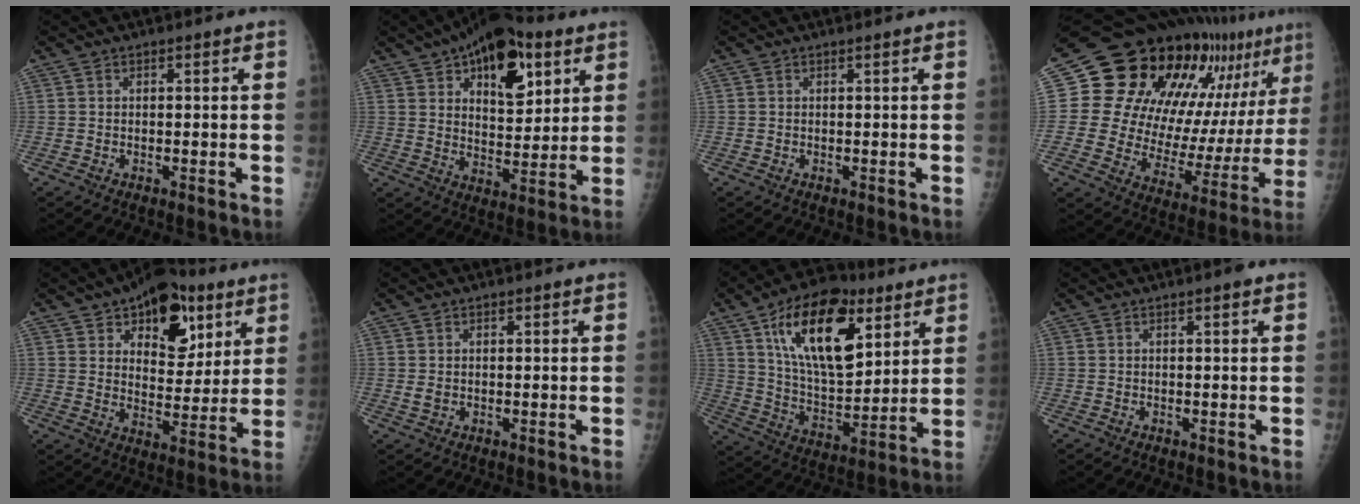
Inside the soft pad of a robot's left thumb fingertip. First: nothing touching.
{"total": 17.4, "force": [8.2, 9.1, 12.4], "torque": [-0.133, -0.026, 0.125]}
{"total": 0.0}
{"total": 27.2, "force": [14.8, 12.3, 19.2], "torque": [-0.255, -0.030, 0.224]}
{"total": 16.8, "force": [8.7, 9.6, 10.6], "torque": [-0.093, -0.035, 0.132]}
{"total": 1.9, "force": [0.1, 1.5, 1.1], "torque": [-0.015, -0.001, 0.005]}
{"total": 22.0, "force": [10.0, 10.8, 16.3], "torque": [-0.234, -0.041, 0.172]}
{"total": 1.1, "force": [0.6, 0.2, 0.9], "torque": [-0.014, 0.001, 0.005]}